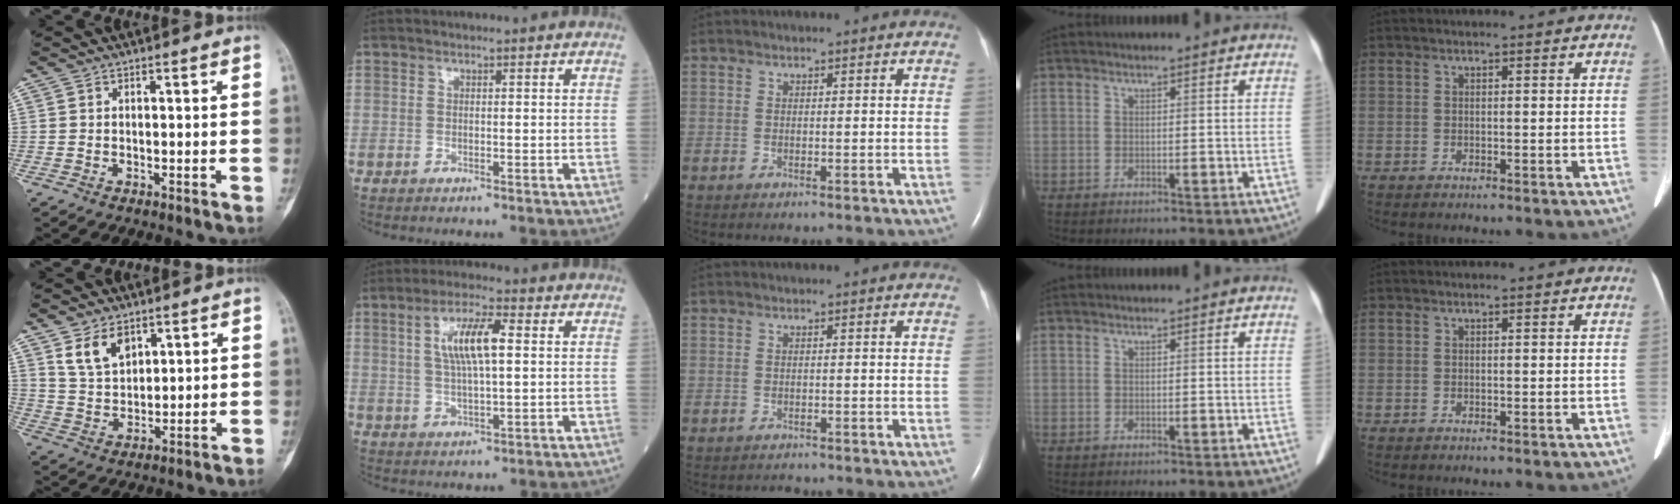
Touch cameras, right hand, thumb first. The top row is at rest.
{"thumb": {"total": 7.3, "force": [4.2, 4.4, 4.0], "torque": [-0.058, -0.024, 0.089]}, "index": {"total": 8.3, "force": [2.0, 1.8, 7.8], "torque": [-0.150, 0.011, 0.037]}, "middle": {"total": 0.9, "force": [-0.9, 0.2, -0.2], "torque": [-0.003, -0.005, -0.012]}}